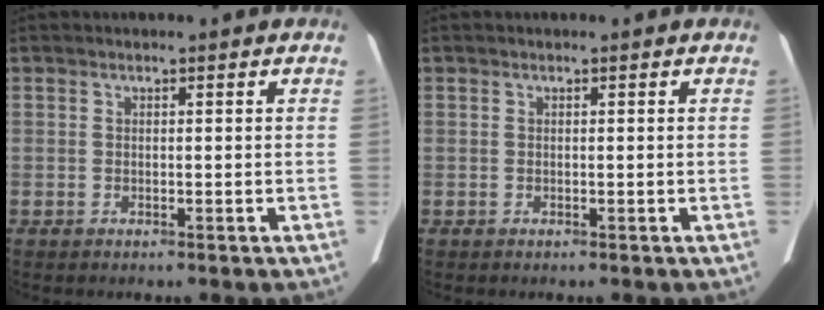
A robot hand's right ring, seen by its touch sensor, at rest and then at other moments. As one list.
[{"total": 0.0}]